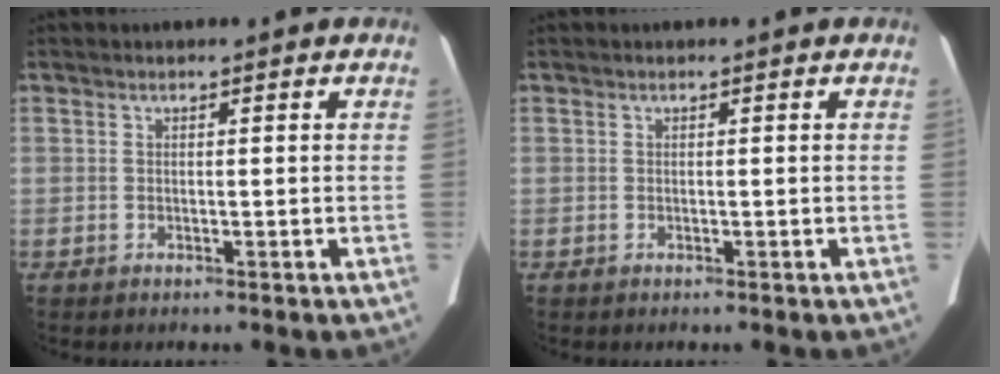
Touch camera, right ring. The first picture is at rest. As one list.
[{"total": 0.0}]